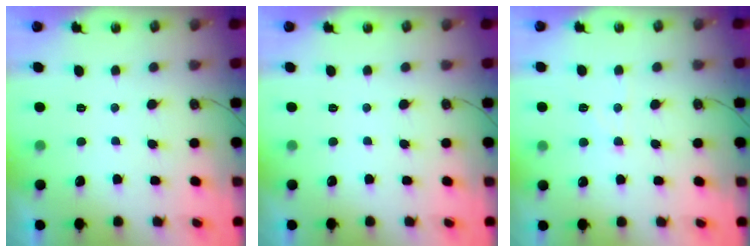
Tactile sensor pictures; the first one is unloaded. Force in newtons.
{"total": 0.0}
{"total": 7.9, "press": 7.9, "slide": 0.6}